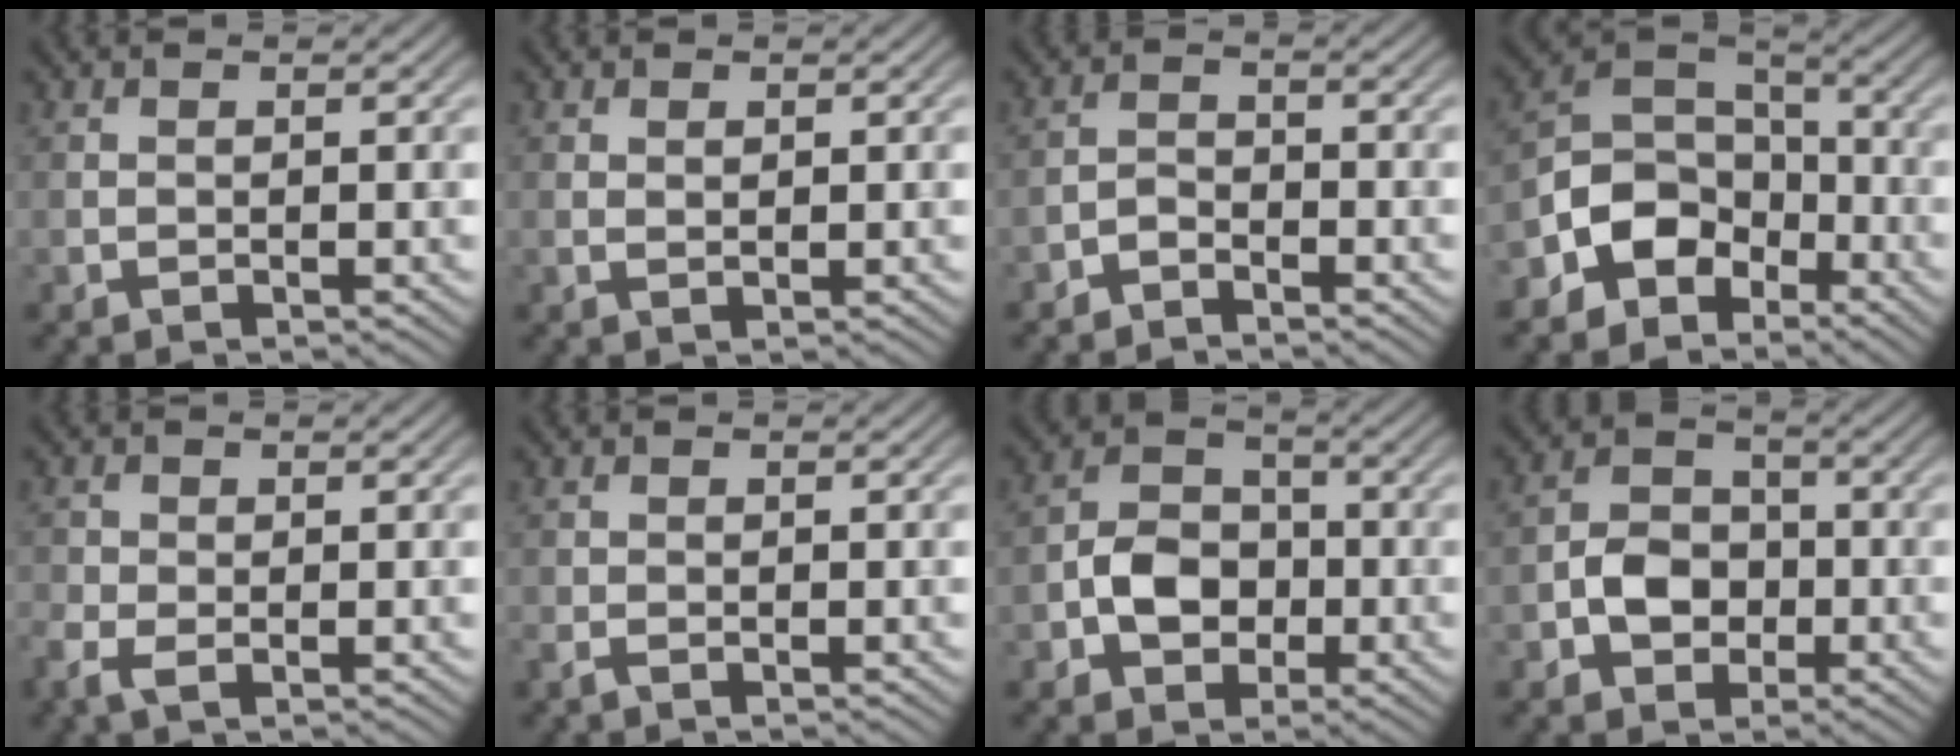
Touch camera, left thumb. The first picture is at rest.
{"total": 0.8, "force": [0.4, 0.4, 0.6], "torque": [-0.011, -0.002, 0.007]}
{"total": 2.2, "force": [-1.9, 0.8, 0.7], "torque": [-0.011, 0.004, -0.045]}
{"total": 8.7, "force": [-4.7, 6.1, 4.1], "torque": [-0.072, 0.002, -0.108]}
{"total": 2.9, "force": [-1.3, 1.8, 1.9], "torque": [-0.049, -0.006, -0.029]}
{"total": 1.4, "force": [-0.8, 0.7, 0.9], "torque": [-0.023, -0.003, -0.018]}
{"total": 5.8, "force": [-1.7, 4.4, 3.3], "torque": [-0.059, 0.002, -0.038]}
{"total": 5.1, "force": [-1.6, 4.0, 2.8], "torque": [-0.047, 0.002, -0.037]}